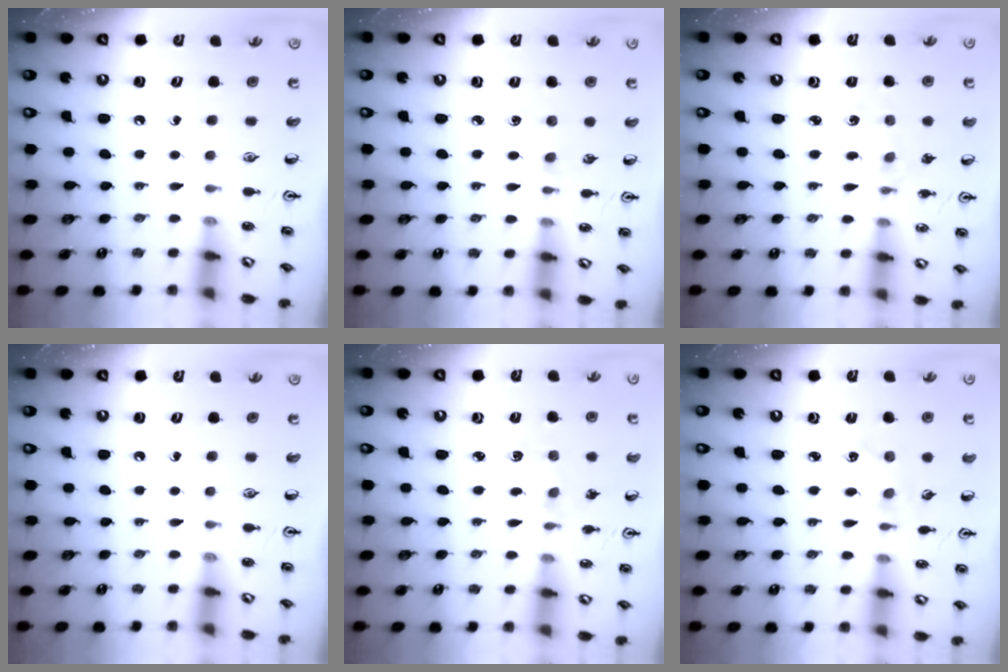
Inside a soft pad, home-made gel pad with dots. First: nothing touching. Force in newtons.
{"total": 2.9, "press": 2.8, "slide": 0.4}
{"total": 1.8, "press": 1.8, "slide": 0.4}
{"total": 0.0}
{"total": 2.0, "press": 2.0, "slide": 0.4}
{"total": 1.6, "press": 1.6, "slide": 0.0}